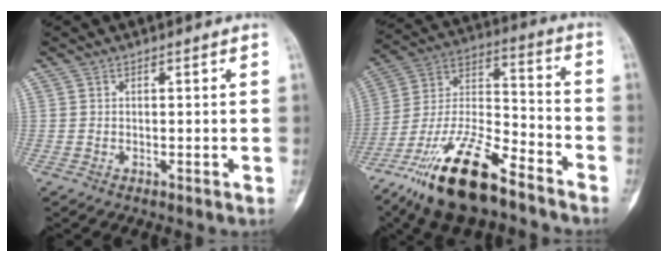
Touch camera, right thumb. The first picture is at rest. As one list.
[{"total": 20.4, "force": [-13.9, 6.8, 13.4], "torque": [-0.265, 0.067, -0.253]}]